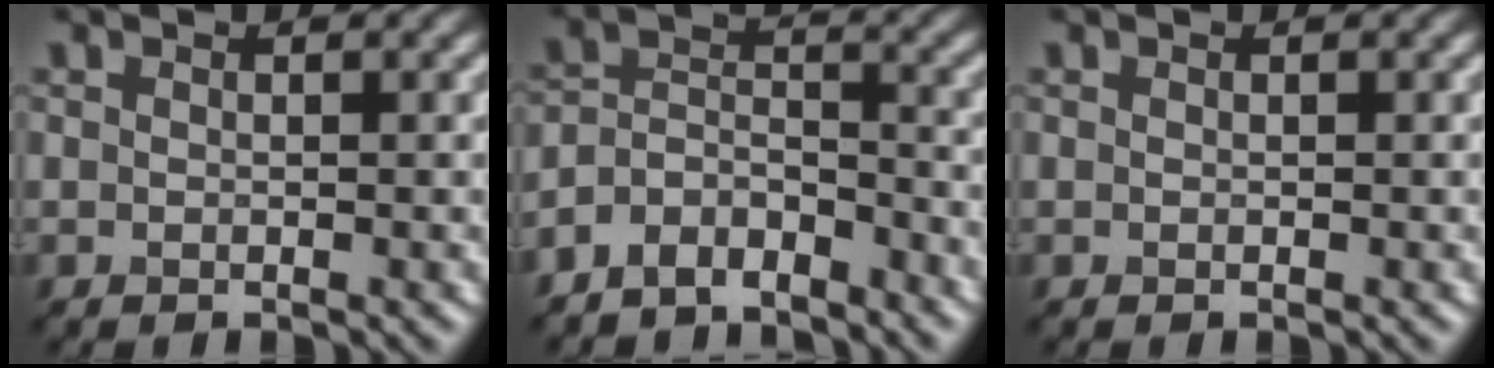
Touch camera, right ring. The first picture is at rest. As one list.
[{"total": 4.6, "force": [-3.9, 2.0, 1.6], "torque": [-0.026, 0.001, -0.082]}, {"total": 0.0}]